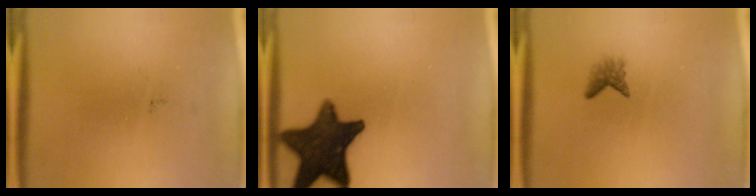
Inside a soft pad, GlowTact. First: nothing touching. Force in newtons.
{"total": 15.0}
{"total": 1.6}